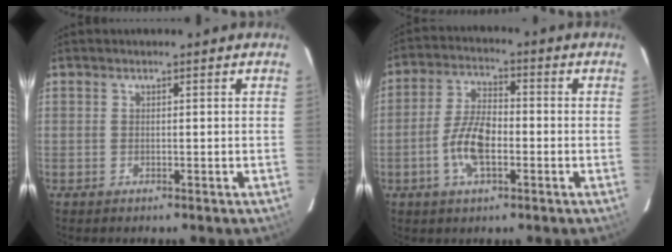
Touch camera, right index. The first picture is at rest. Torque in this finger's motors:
{"motor_torque": [0.34, 0.07, 0.24, 0.05]}